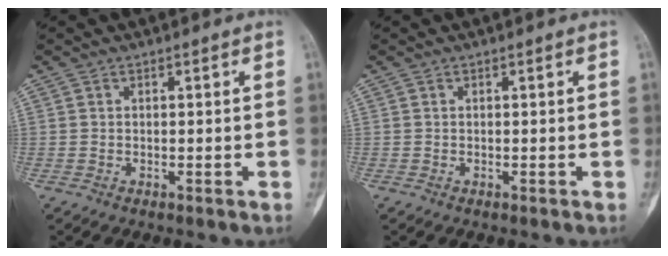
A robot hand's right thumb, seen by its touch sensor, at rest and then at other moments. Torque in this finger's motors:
{"motor_torque": [0.06, 0.06, 0.00, 0.00, 0.00]}